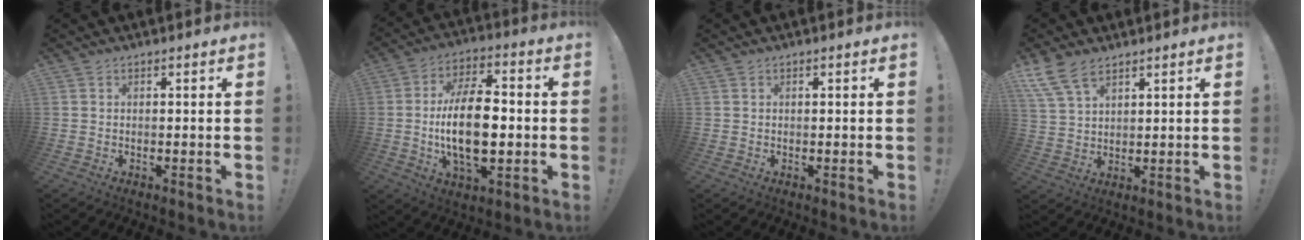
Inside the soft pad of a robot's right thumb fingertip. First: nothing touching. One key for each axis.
{"total": 17.7, "fx": -2.1, "fy": 8.8, "fz": 15.2, "tx": -0.278, "ty": 0.002, "tz": -0.042}
{"total": 0.0}
{"total": 9.1, "fx": 6.2, "fy": 4.4, "fz": 5.0, "tx": -0.093, "ty": -0.021, "tz": 0.123}